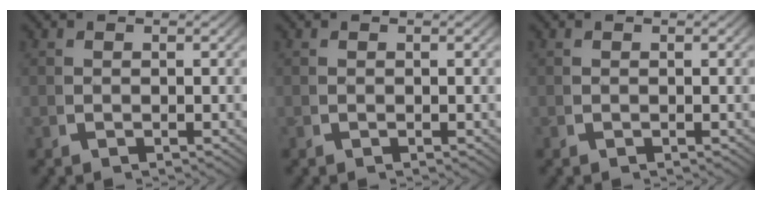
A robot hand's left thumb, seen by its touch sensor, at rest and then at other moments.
{"total": 0.0}
{"total": 0.0}